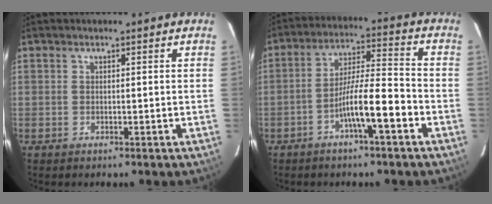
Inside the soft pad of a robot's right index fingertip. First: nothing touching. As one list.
[{"total": 9.2, "force": [-4.2, 0.6, 8.2], "torque": [-0.147, 0.016, -0.073]}]